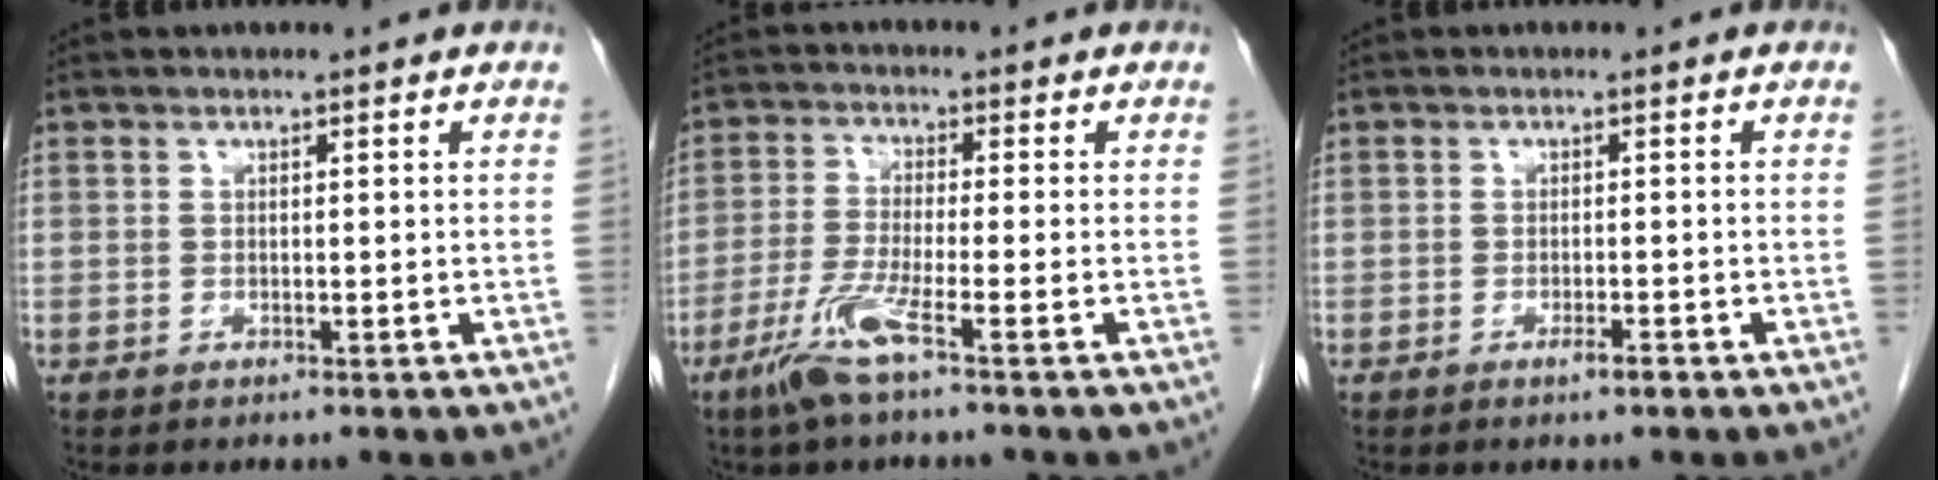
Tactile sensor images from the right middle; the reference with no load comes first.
{"total": 6.2, "force": [-3.7, -0.5, 5.0], "torque": [-0.109, -0.015, -0.078]}
{"total": 1.4, "force": [-0.9, 0.1, 1.1], "torque": [-0.021, -0.002, -0.014]}